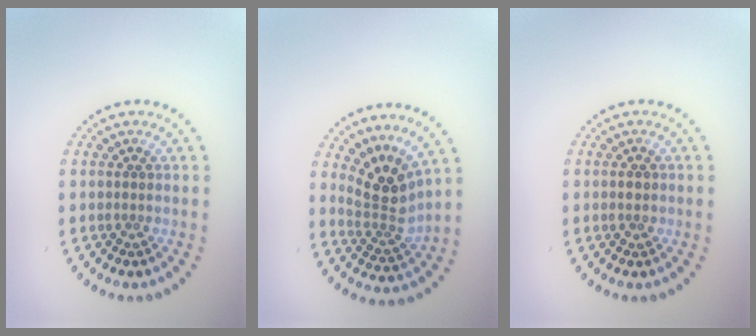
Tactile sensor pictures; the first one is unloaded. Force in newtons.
{"total": 3.7, "press": 2.6, "slide": 2.7}
{"total": 1.3, "press": 1.3, "slide": 0.1}